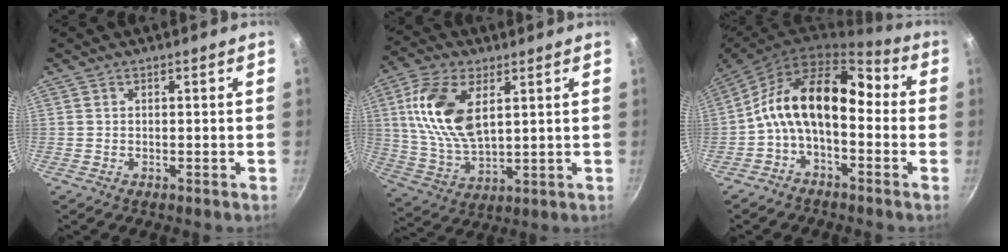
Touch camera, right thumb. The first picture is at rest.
{"total": 15.0, "force": [4.4, 7.9, 12.0], "torque": [-0.229, -0.012, 0.091]}
{"total": 14.2, "force": [-1.7, 8.6, 11.1], "torque": [-0.177, 0.058, -0.055]}